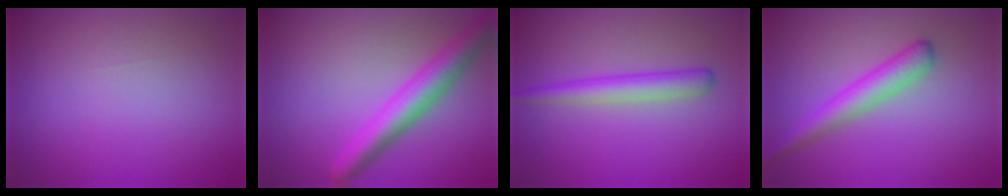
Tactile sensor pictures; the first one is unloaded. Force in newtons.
{"total": 4.9, "press": 4.9, "slide": 0.2}
{"total": 2.9, "press": 2.9, "slide": 0.1}
{"total": 3.5, "press": 3.5, "slide": 0.1}